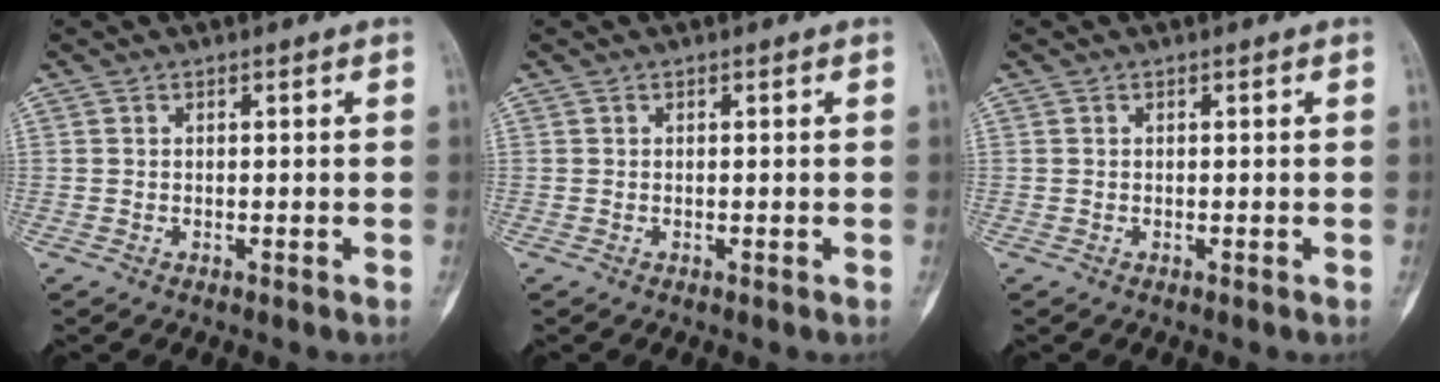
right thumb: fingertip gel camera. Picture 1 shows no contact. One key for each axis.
{"total": 0.0}
{"total": 0.0}